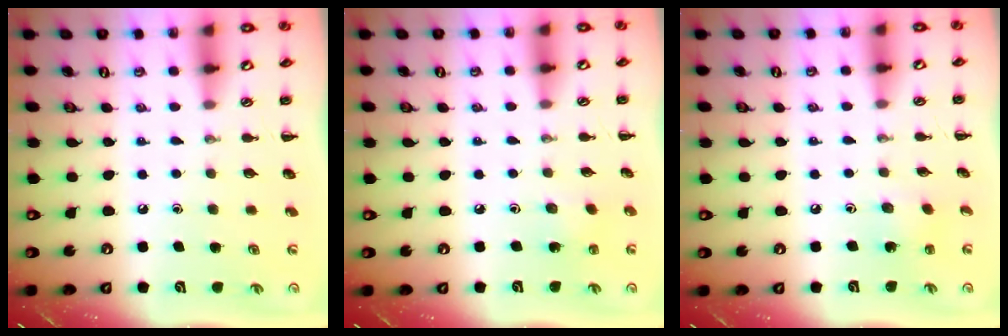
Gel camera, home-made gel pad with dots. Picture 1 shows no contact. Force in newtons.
{"total": 2.5, "press": 2.4, "slide": 0.8}
{"total": 2.0, "press": 1.9, "slide": 0.5}